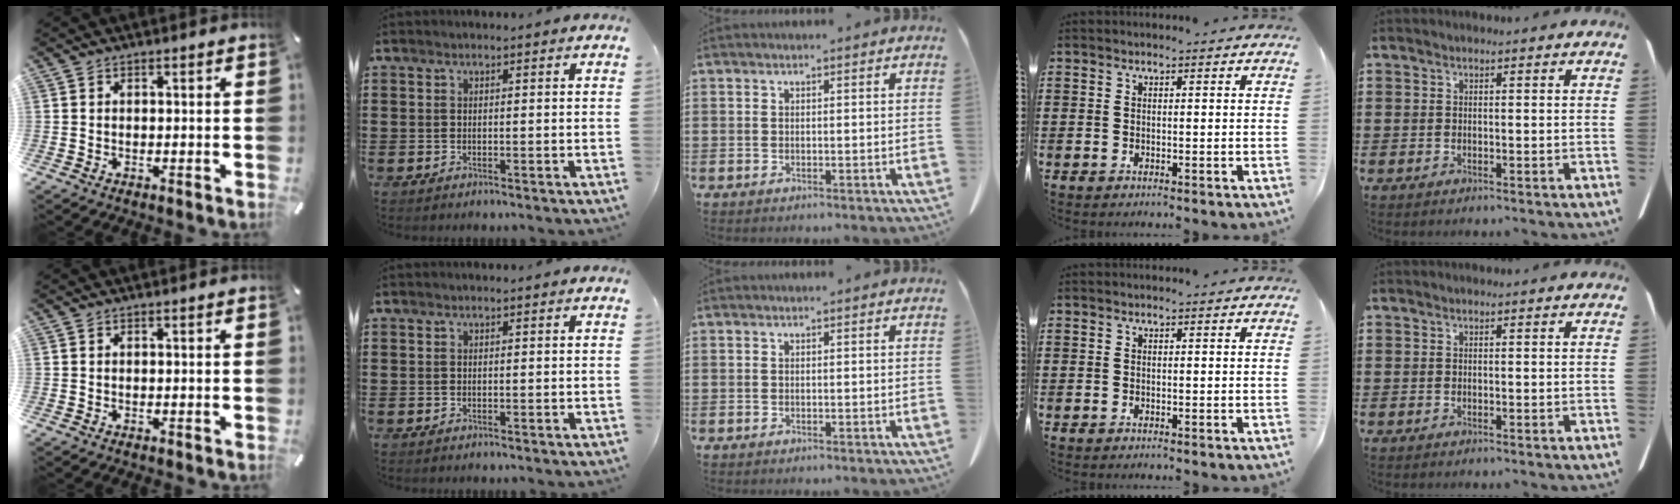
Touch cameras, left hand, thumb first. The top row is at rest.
{}